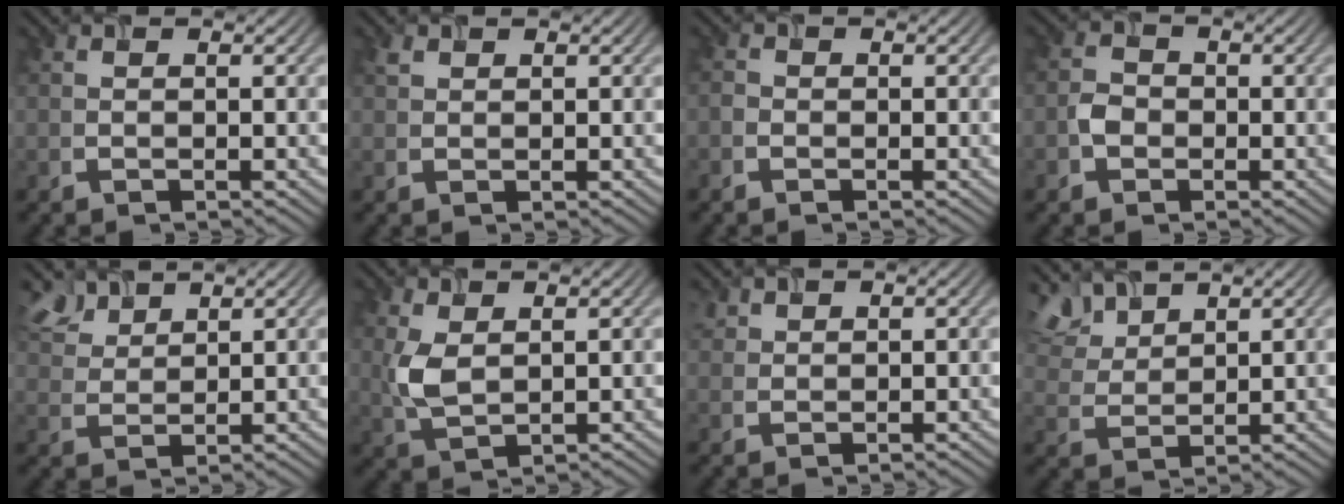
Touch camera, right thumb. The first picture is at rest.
{"total": 1.0, "force": [0.8, 0.5, 0.4], "torque": [-0.013, -0.001, 0.018]}
{"total": 1.0, "force": [-0.7, 0.7, 0.3], "torque": [-0.008, -0.001, -0.016]}
{"total": 2.2, "force": [-0.9, 1.8, 0.9], "torque": [-0.018, -0.001, -0.022]}
{"total": 5.4, "force": [4.2, 2.5, 2.4], "torque": [-0.068, 0.009, 0.091]}
{"total": 4.3, "force": [1.1, 2.4, 3.4], "torque": [-0.091, 0.001, 0.029]}
{"total": 1.8, "force": [1.5, 0.8, 0.5], "torque": [-0.018, 0.003, 0.037]}
{"total": 7.2, "force": [5.4, 3.1, 3.6], "torque": [-0.095, 0.015, 0.110]}